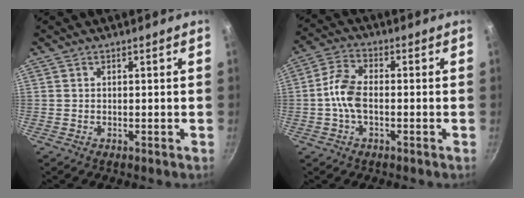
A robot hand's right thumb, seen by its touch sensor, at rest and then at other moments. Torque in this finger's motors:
{"motor_torque": [0.05, 0.04, 0.64, 0.24, 0.06]}